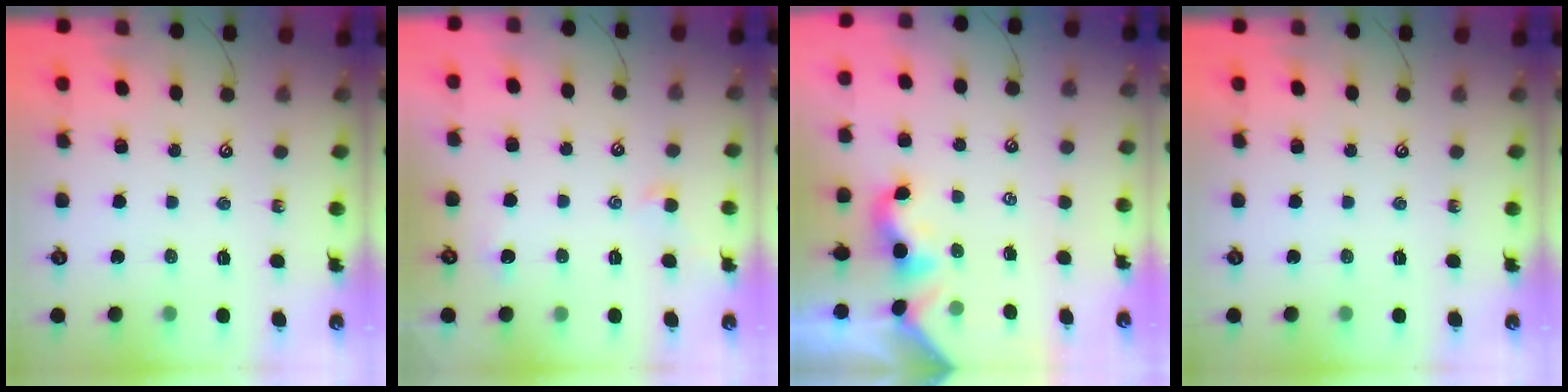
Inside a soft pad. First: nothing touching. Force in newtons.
{"total": 1.4, "press": 1.3, "slide": 0.5}
{"total": 2.0, "press": 2.0, "slide": 0.5}
{"total": 0.0}